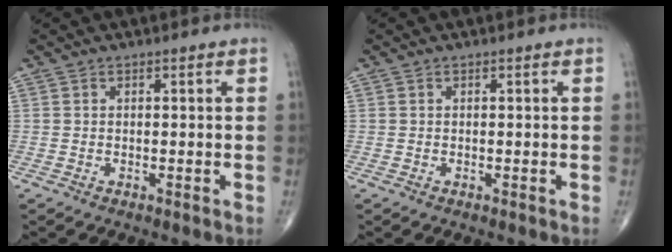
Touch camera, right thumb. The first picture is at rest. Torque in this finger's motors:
{"motor_torque": [-0.04, 0.05, 0.00, 0.00, 0.01]}